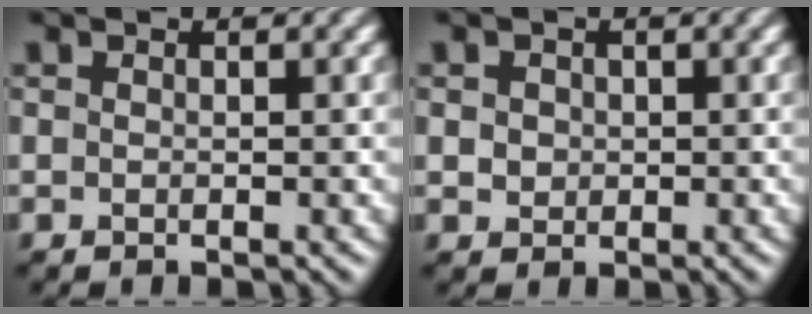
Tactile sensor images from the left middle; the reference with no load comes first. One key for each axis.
{"total": 1.7, "fx": 0.5, "fy": 1.5, "fz": 0.8, "tx": -0.013, "ty": 0.008, "tz": 0.008}